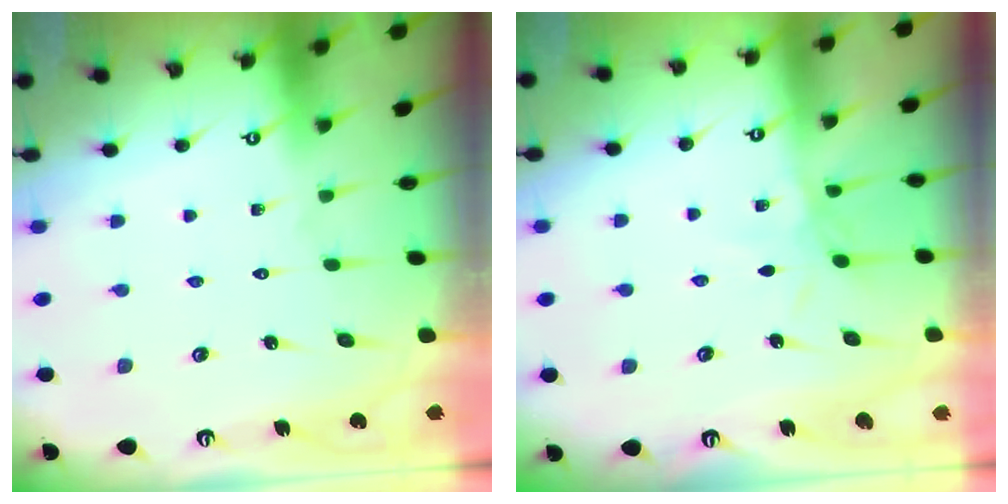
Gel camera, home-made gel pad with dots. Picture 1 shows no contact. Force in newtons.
{"total": 4.6, "press": 4.6, "slide": 0.4}